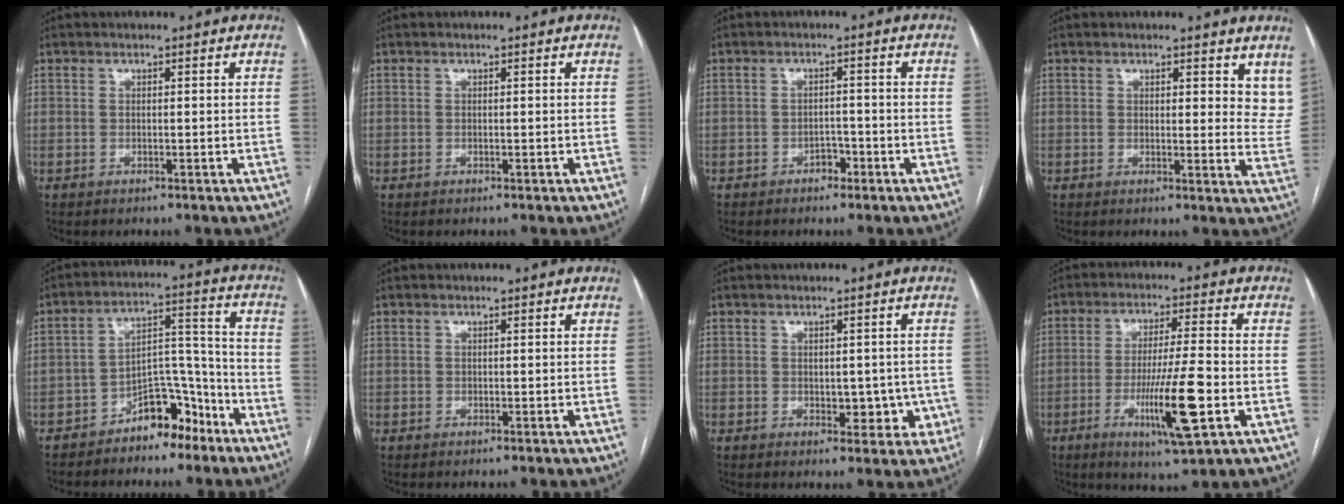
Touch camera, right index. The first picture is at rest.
{"total": 0.0}
{"total": 2.1, "force": [-1.4, 1.3, 1.0], "torque": [-0.009, 0.007, -0.021]}
{"total": 6.5, "force": [5.2, 2.8, 2.9], "torque": [-0.009, -0.027, 0.043]}
{"total": 8.9, "force": [-6.4, 4.3, 4.6], "torque": [-0.065, 0.036, -0.103]}
{"total": 0.0}
{"total": 4.8, "force": [-0.7, 3.1, 3.6], "torque": [-0.030, 0.009, 0.000]}
{"total": 11.8, "force": [-3.7, 0.4, 11.2], "torque": [-0.200, -0.020, -0.063]}